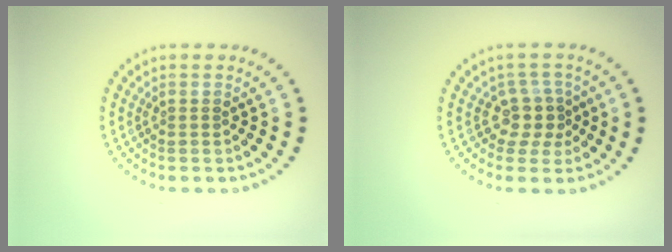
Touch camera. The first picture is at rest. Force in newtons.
{"total": 2.6, "press": 2.0, "slide": 1.8}